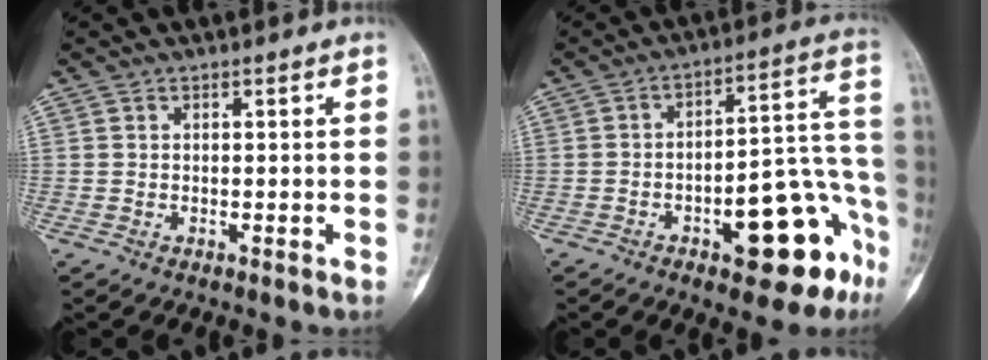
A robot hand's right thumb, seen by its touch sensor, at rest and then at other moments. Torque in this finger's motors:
{"motor_torque": [1.71, 1.25, 0.88, -0.97, 0.23]}